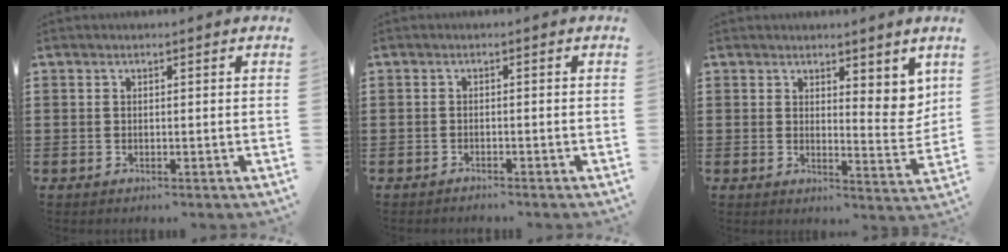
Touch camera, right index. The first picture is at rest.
{"total": 0.9, "force": [-0.9, 0.0, 0.0], "torque": [-0.003, 0.002, -0.020]}
{"total": 4.3, "force": [3.3, 1.8, 2.1], "torque": [-0.024, -0.013, 0.057]}